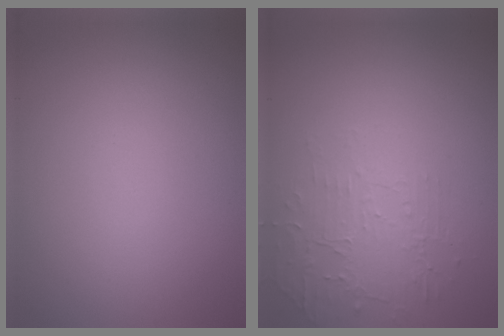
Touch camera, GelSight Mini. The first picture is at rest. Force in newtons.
{"total": 1.9, "press": 0.8, "slide": 1.7}